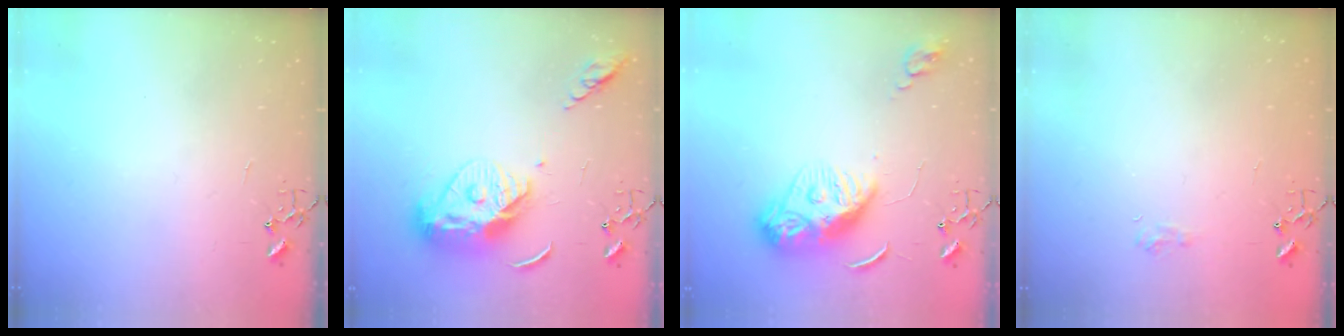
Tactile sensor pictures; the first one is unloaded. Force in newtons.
{"total": 12.7, "press": 12.7, "slide": 0.9}
{"total": 11.9, "press": 11.9, "slide": 0.9}
{"total": 6.1, "press": 6.1, "slide": 0.8}